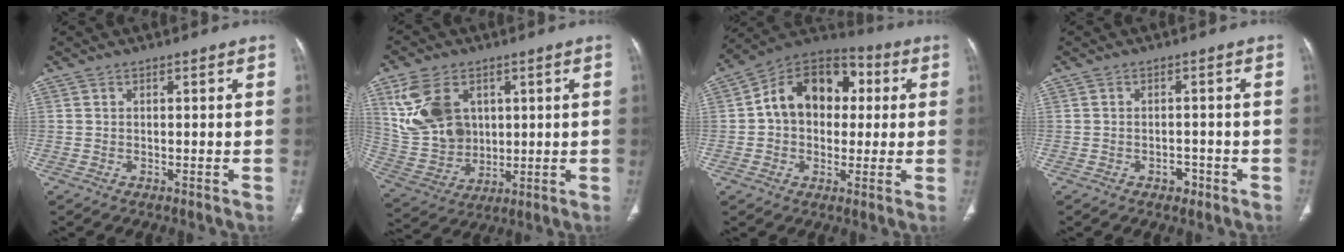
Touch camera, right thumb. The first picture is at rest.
{"total": 15.1, "force": [5.1, 10.9, 9.1], "torque": [-0.156, -0.014, 0.117]}
{"total": 16.1, "force": [2.3, 11.8, 10.8], "torque": [-0.126, 0.031, 0.025]}
{"total": 2.3, "force": [-1.3, 1.5, 1.1], "torque": [-0.006, 0.009, -0.015]}